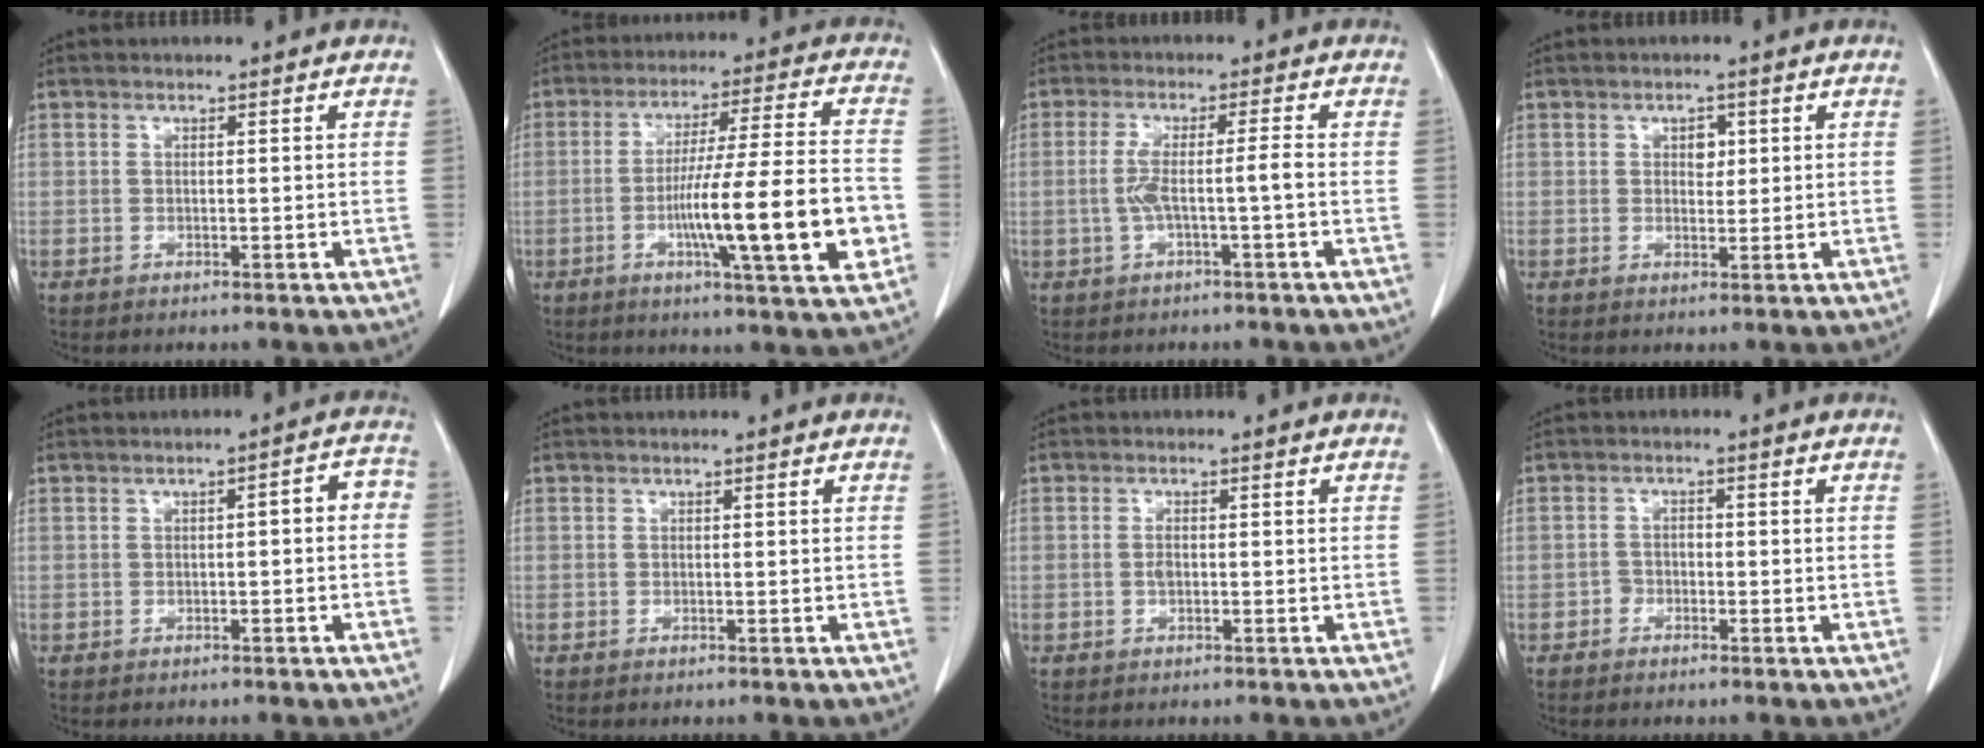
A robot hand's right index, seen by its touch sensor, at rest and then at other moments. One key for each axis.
{"total": 16.9, "fx": -4.2, "fy": 0.5, "fz": 16.3, "tx": -0.259, "ty": -0.003, "tz": -0.065}
{"total": 4.6, "fx": -0.9, "fy": -0.2, "fz": 4.5, "tx": -0.093, "ty": 0.014, "tz": -0.012}
{"total": 2.1, "fx": 0.7, "fy": 1.4, "fz": 1.4, "tx": -0.016, "ty": -0.001, "tz": 0.009}
{"total": 3.4, "fx": -0.4, "fy": 1.1, "fz": 3.2, "tx": -0.036, "ty": 0.022, "tz": -0.008}
{"total": 0.0}
{"total": 1.2, "fx": -0.2, "fy": 0.5, "fz": 1.1, "tx": -0.022, "ty": 0.003, "tz": -0.002}
{"total": 1.4, "fx": -0.8, "fy": 1.1, "fz": 0.5, "tx": -0.003, "ty": 0.008, "tz": -0.015}